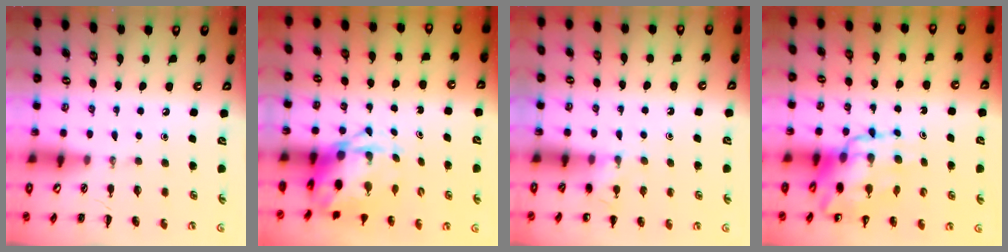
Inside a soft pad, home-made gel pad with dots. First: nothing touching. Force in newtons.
{"total": 7.1, "press": 7.0, "slide": 1.1}
{"total": 5.8, "press": 5.5, "slide": 1.9}
{"total": 12.2, "press": 11.7, "slide": 3.3}